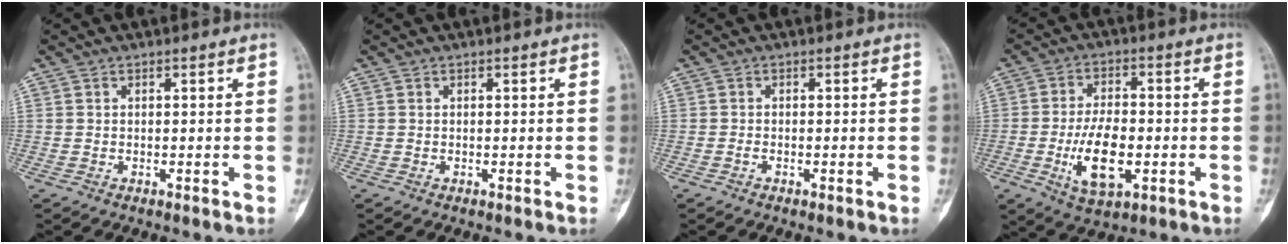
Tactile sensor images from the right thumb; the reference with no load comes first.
{"total": 0.0}
{"total": 0.7, "force": [-0.4, 0.3, 0.5], "torque": [-0.007, 0.002, -0.008]}
{"total": 11.0, "force": [-2.7, 5.6, 9.1], "torque": [-0.154, 0.007, -0.042]}